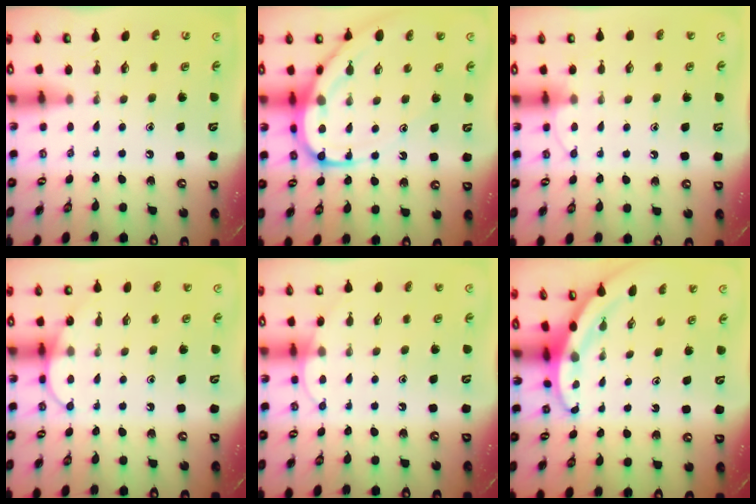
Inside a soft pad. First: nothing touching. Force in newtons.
{"total": 14.0, "press": 14.0, "slide": 1.2}
{"total": 6.2, "press": 6.2, "slide": 0.6}
{"total": 8.5, "press": 8.4, "slide": 0.5}
{"total": 5.7, "press": 5.7, "slide": 0.5}
{"total": 3.7, "press": 3.7, "slide": 0.1}